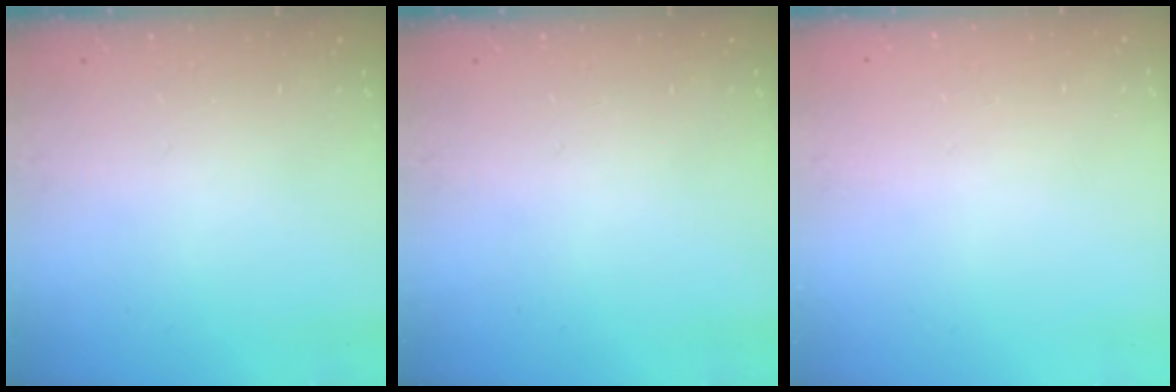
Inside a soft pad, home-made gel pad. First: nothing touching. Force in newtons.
{"total": 0.0}
{"total": 0.5, "press": 0.5, "slide": 0.1}